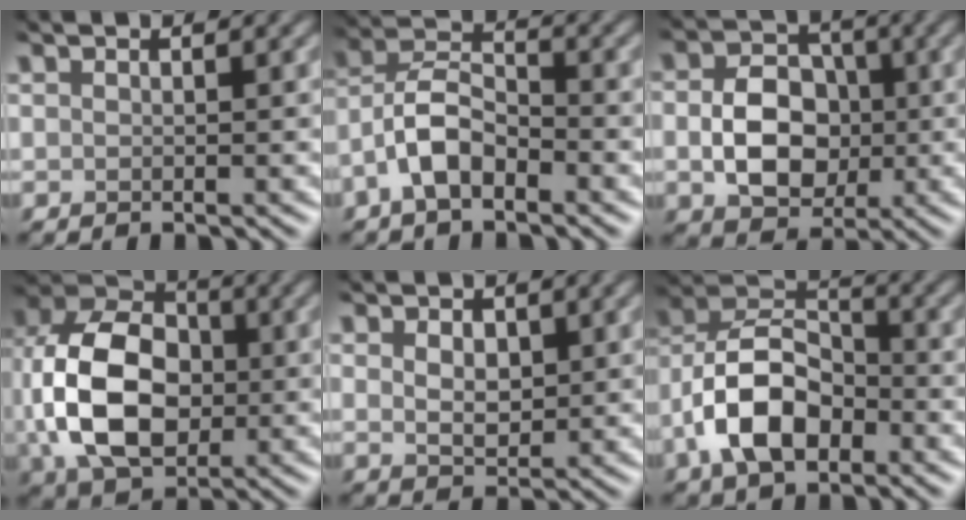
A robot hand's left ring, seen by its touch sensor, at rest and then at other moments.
{"total": 4.6, "force": [-3.4, 1.8, 2.5], "torque": [-0.050, 0.006, -0.068]}
{"total": 6.0, "force": [-1.7, 4.6, 3.6], "torque": [-0.067, -0.007, -0.026]}
{"total": 11.0, "force": [-1.6, 7.9, 7.5], "torque": [-0.175, -0.002, -0.027]}
{"total": 2.2, "force": [0.4, 1.6, 1.5], "torque": [-0.039, -0.009, 0.016]}
{"total": 7.7, "force": [-4.2, 4.4, 4.8], "torque": [-0.094, 0.005, -0.080]}